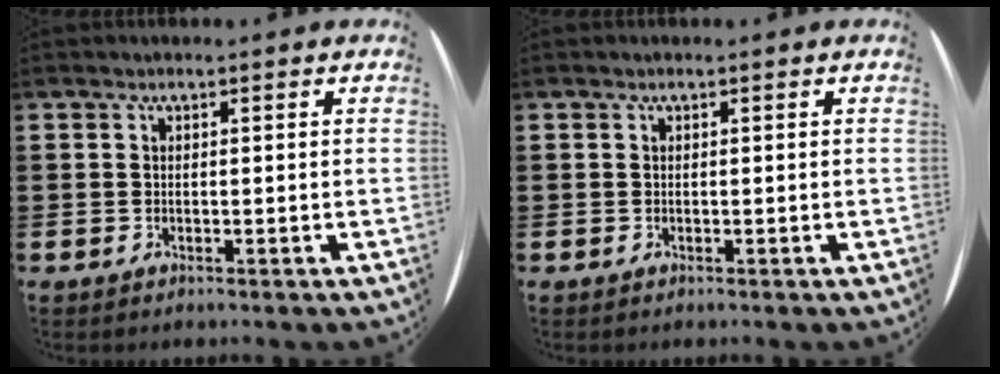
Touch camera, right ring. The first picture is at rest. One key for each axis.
{"total": 0.0}